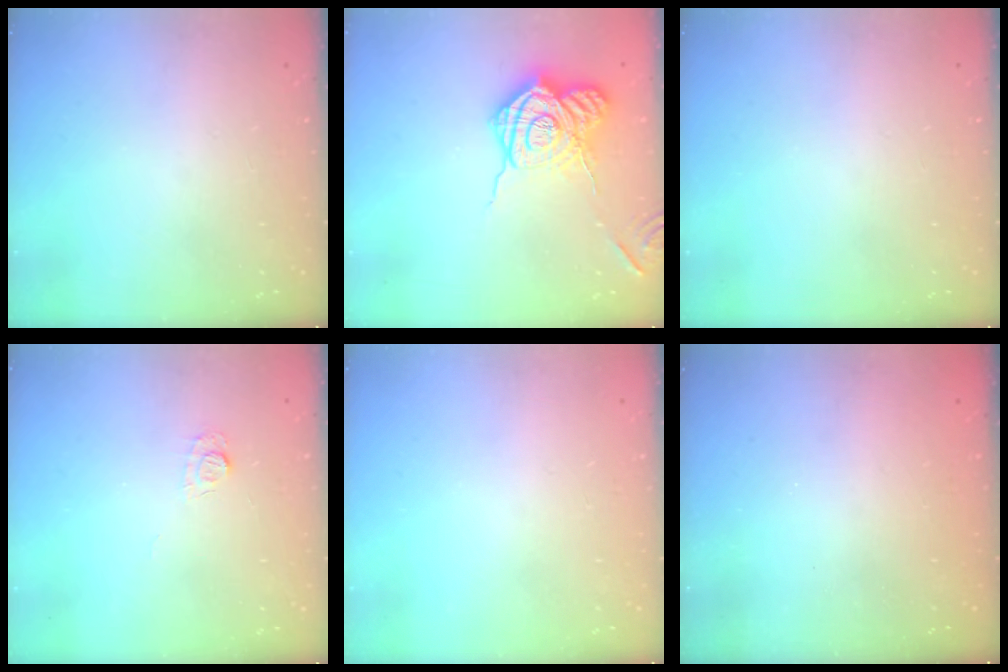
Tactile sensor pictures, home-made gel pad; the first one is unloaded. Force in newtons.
{"total": 18.0, "press": 17.9, "slide": 1.4}
{"total": 0.0}
{"total": 6.0, "press": 6.0, "slide": 0.6}
{"total": 0.0}
{"total": 2.4, "press": 2.3, "slide": 0.7}